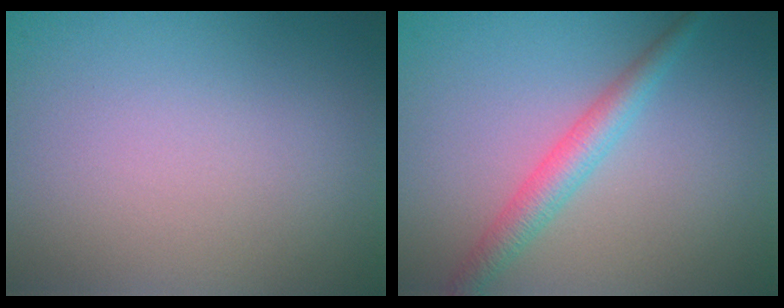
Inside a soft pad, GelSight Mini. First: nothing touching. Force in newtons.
{"total": 2.8, "press": 2.8, "slide": 0.1}